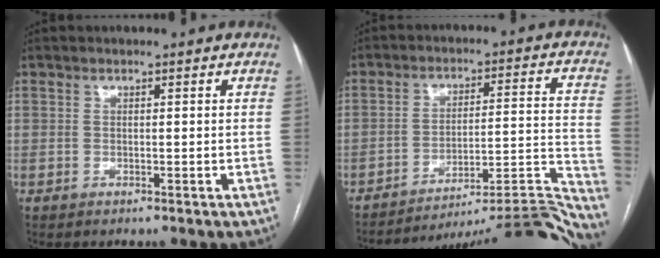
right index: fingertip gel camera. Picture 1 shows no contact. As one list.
[{"total": 23.7, "force": [-22.8, -0.6, 6.4], "torque": [-0.003, 0.027, -0.302]}]